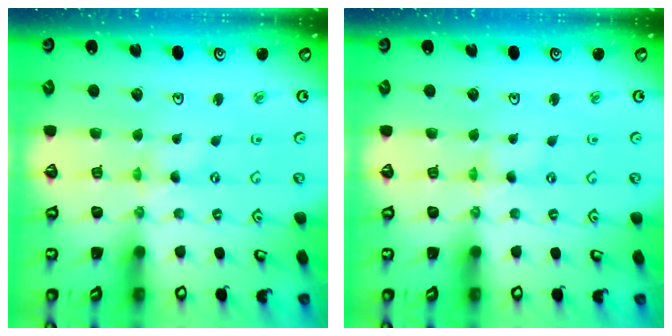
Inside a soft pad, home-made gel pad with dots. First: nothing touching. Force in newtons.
{"total": 1.7, "press": 1.7, "slide": 0.2}